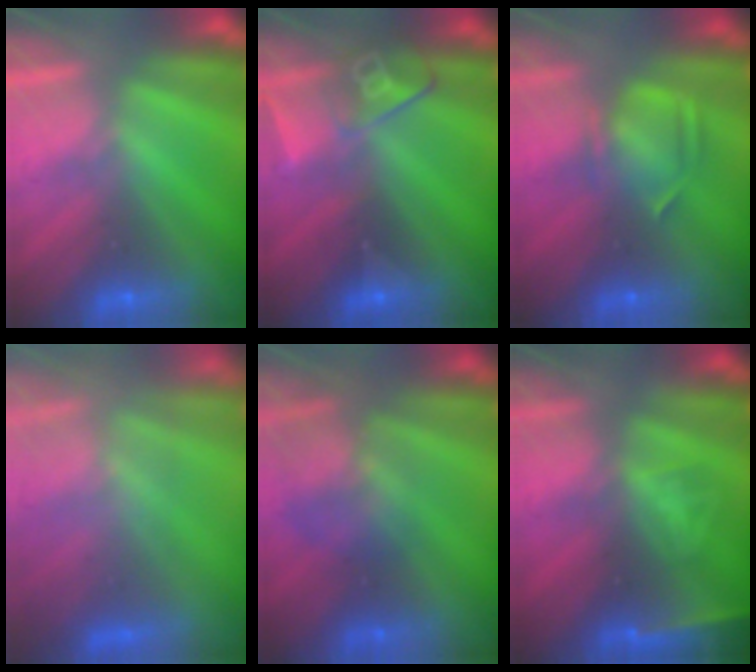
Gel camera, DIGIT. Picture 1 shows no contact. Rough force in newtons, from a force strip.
{"total": 2.6}
{"total": 3.2}
{"total": 2.9}
{"total": 2.3}
{"total": 6.6}